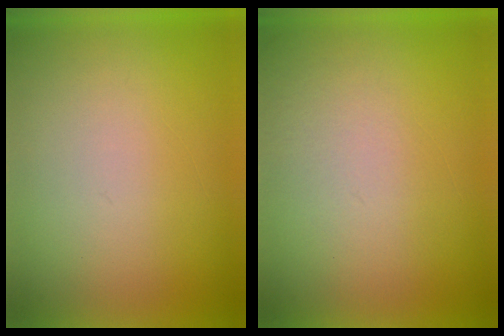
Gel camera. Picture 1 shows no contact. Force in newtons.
{"total": 2.2}